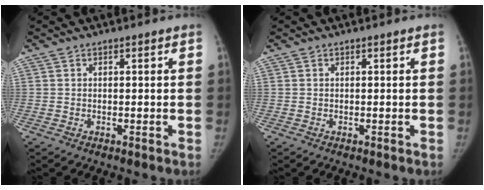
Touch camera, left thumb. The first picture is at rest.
{"total": 0.0}